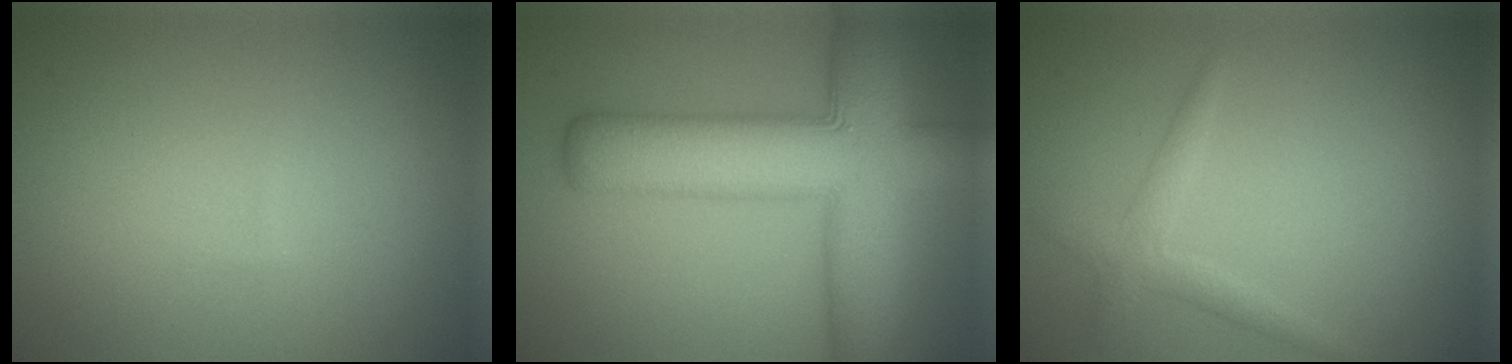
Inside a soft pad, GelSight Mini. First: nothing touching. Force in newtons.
{"total": 11.0, "press": 11.0, "slide": 0.5}
{"total": 1.7, "press": 1.7, "slide": 0.0}